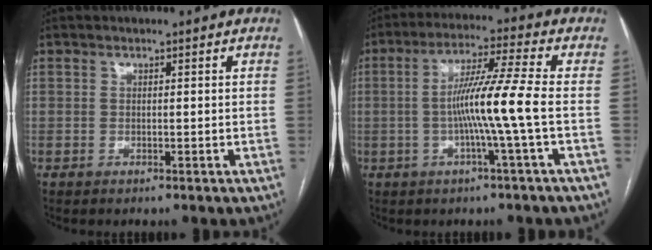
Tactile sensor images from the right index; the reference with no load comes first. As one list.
[{"total": 9.6, "force": [-1.5, -1.7, 9.3], "torque": [-0.169, 0.004, -0.030]}]